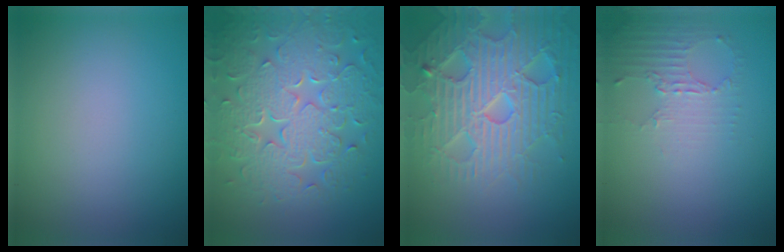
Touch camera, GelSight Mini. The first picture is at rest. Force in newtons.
{"total": 8.9, "press": 6.2, "slide": 6.4}
{"total": 7.4, "press": 7.2, "slide": 1.4}
{"total": 2.2, "press": 1.7, "slide": 1.5}